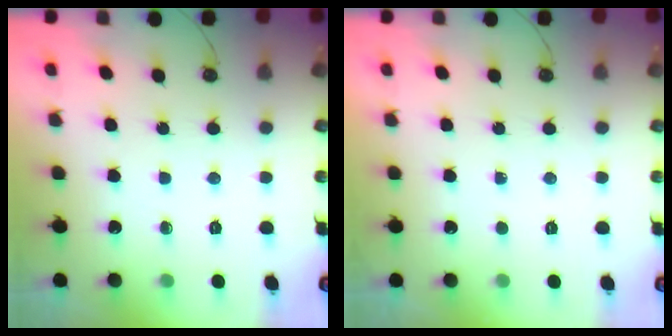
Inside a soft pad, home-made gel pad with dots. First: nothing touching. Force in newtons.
{"total": 0.0}